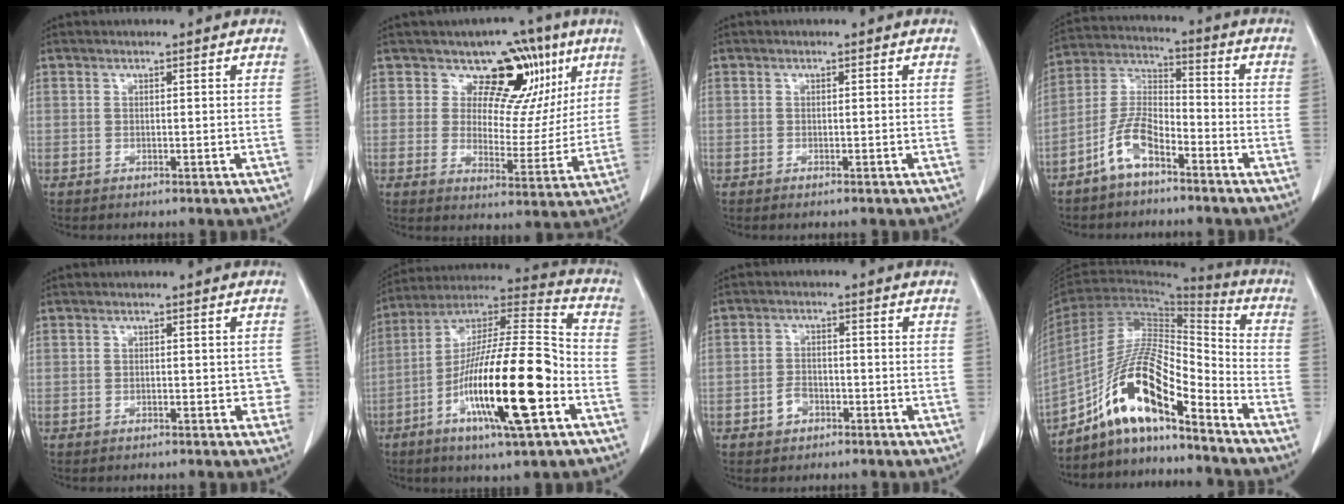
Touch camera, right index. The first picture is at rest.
{"total": 10.8, "force": [6.5, 7.1, 4.8], "torque": [-0.043, 0.004, 0.082]}
{"total": 0.6, "force": [-0.5, 0.0, 0.4], "torque": [-0.010, -0.001, -0.007]}
{"total": 8.2, "force": [-5.2, 3.0, 5.6], "torque": [-0.133, 0.012, -0.107]}
{"total": 3.1, "force": [-0.9, 1.6, 2.5], "torque": [-0.015, 0.009, -0.008]}
{"total": 21.8, "force": [-7.4, 2.5, 20.4], "torque": [-0.366, -0.011, -0.127]}
{"total": 3.0, "force": [-1.6, 2.1, 1.4], "torque": [-0.027, 0.006, -0.025]}
{"total": 14.8, "force": [-10.2, 2.3, 10.5], "torque": [-0.199, 0.017, -0.183]}